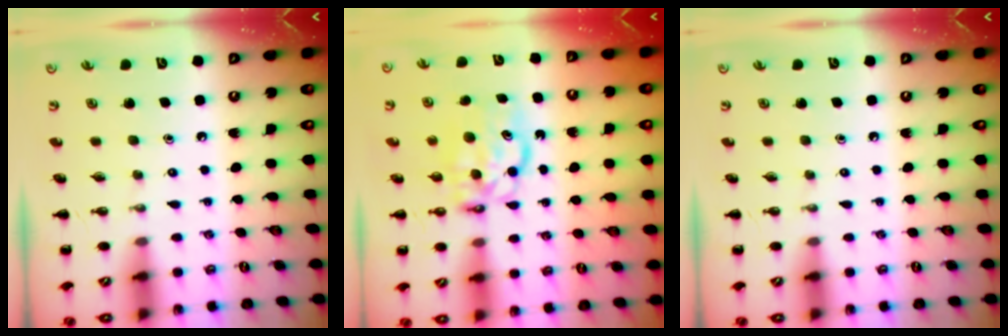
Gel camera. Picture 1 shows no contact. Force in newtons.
{"total": 7.2, "press": 7.2, "slide": 0.4}
{"total": 0.0}